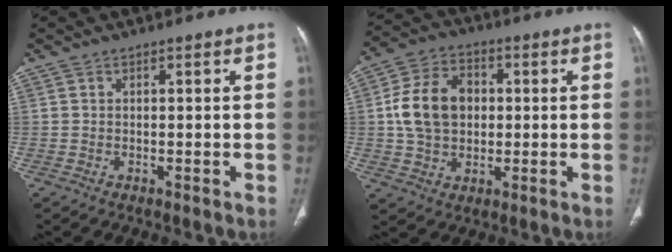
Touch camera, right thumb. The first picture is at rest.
{"total": 12.5, "force": [0.8, 9.5, 8.1], "torque": [-0.125, 0.015, 0.013]}